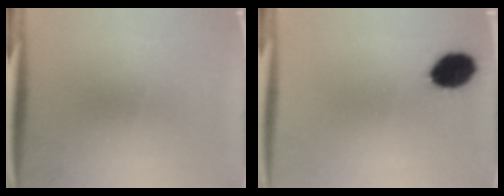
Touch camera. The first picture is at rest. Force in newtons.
{"total": 8.6}